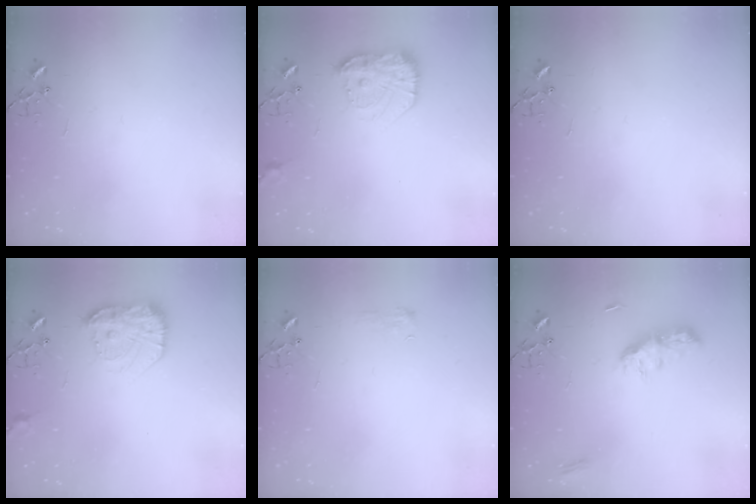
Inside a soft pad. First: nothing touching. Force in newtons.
{"total": 15.1, "press": 15.0, "slide": 1.0}
{"total": 0.0}
{"total": 15.1, "press": 15.0, "slide": 1.0}
{"total": 6.0, "press": 6.0, "slide": 0.6}
{"total": 9.0, "press": 9.0, "slide": 0.1}